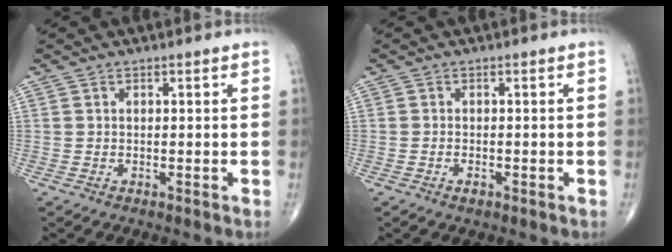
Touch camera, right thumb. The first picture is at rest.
{"total": 1.3, "force": [-0.8, 0.6, 0.8], "torque": [-0.016, 0.002, -0.013]}